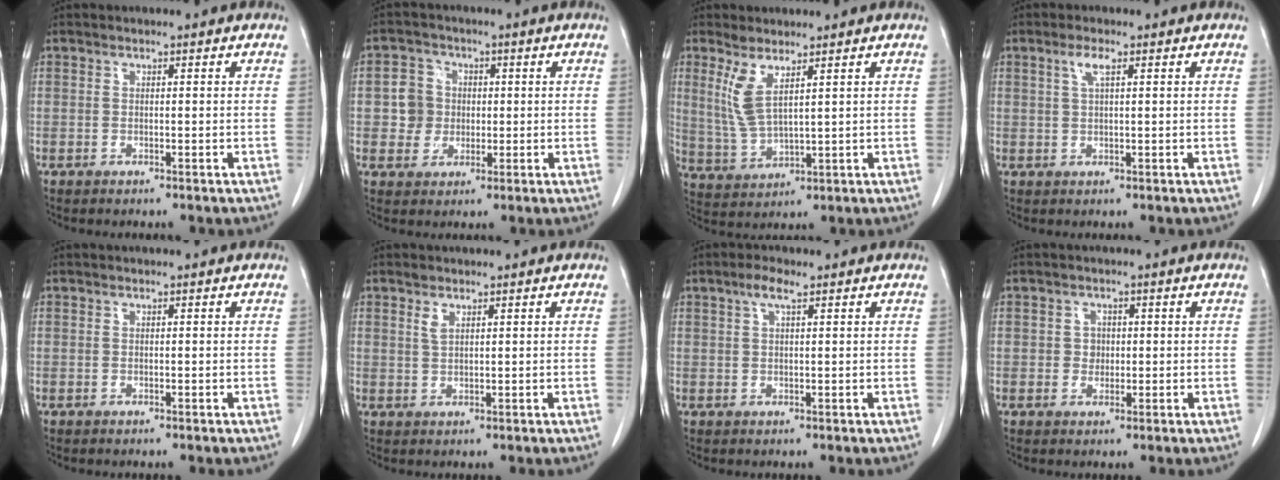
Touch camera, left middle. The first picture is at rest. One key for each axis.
{"total": 4.9, "fx": 0.3, "fy": 4.8, "fz": 1.0, "tx": -0.022, "ty": 0.015, "tz": 0.009}
{"total": 5.8, "fx": 2.9, "fy": 1.1, "fz": 4.9, "tx": -0.118, "ty": -0.010, "tz": 0.069}
{"total": 2.4, "fx": 1.1, "fy": 0.4, "fz": 2.1, "tx": -0.047, "ty": 0.005, "tz": 0.022}
{"total": 0.0}
{"total": 1.6, "fx": 1.1, "fy": 0.6, "fz": 1.0, "tx": -0.023, "ty": 0.003, "tz": 0.024}
{"total": 2.7, "fx": 1.6, "fy": 0.4, "fz": 2.1, "tx": -0.048, "ty": 0.008, "tz": 0.030}
{"total": 1.9, "fx": 0.1, "fy": 1.8, "fz": 0.7, "tx": -0.011, "ty": 0.002, "tz": 0.003}